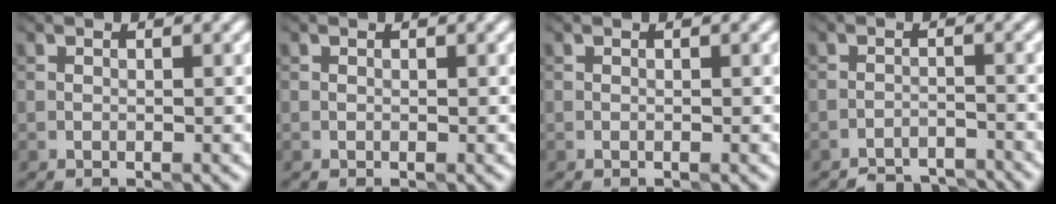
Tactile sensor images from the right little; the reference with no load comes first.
{"total": 0.0}
{"total": 0.0}
{"total": 3.7, "force": [-3.6, 0.6, 0.5], "torque": [-0.004, -0.003, -0.064]}